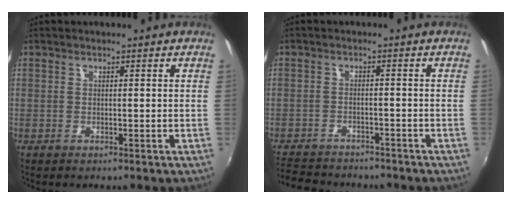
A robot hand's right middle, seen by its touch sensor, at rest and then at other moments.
{"total": 10.5, "force": [-9.3, 3.6, 3.3], "torque": [-0.095, -0.010, -0.146]}